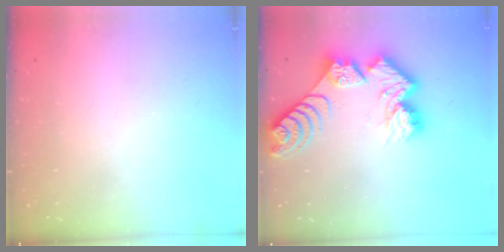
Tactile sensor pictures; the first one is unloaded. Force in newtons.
{"total": 15.0, "press": 14.9, "slide": 1.4}